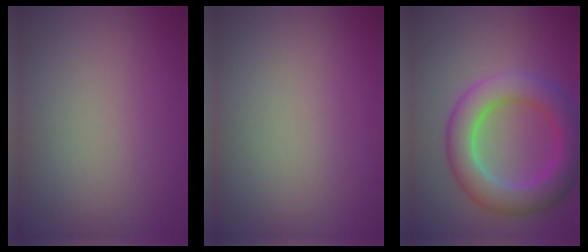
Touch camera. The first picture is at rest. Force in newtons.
{"total": 0.0}
{"total": 6.4, "press": 6.4, "slide": 0.5}